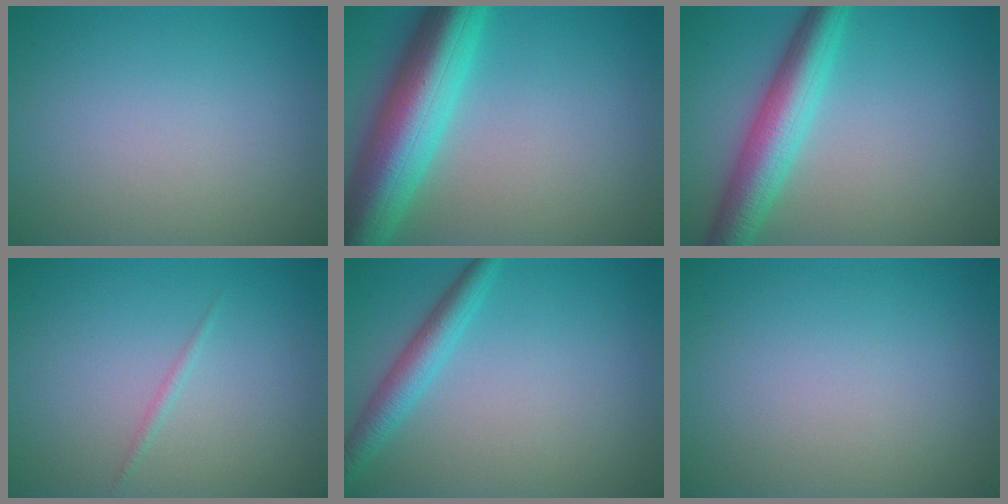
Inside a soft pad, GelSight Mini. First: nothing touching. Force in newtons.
{"total": 10.4, "press": 10.4, "slide": 0.4}
{"total": 5.9, "press": 5.9, "slide": 0.2}
{"total": 0.6, "press": 0.6, "slide": 0.1}
{"total": 2.8, "press": 2.8, "slide": 0.1}
{"total": 0.0}